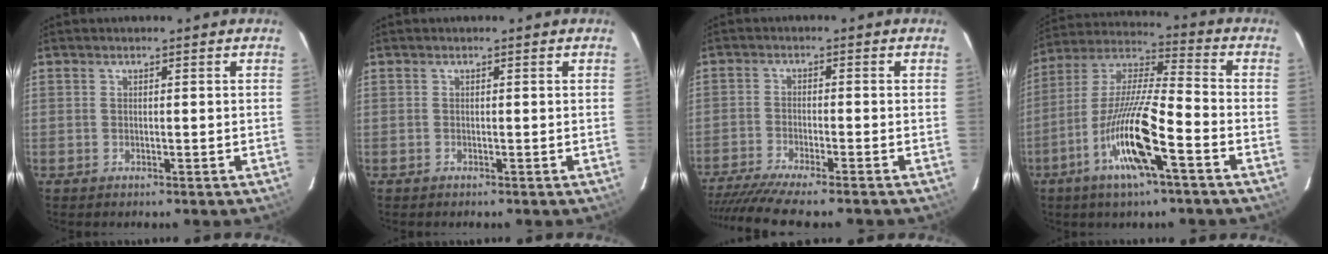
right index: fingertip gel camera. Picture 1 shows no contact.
{"total": 0.0}
{"total": 13.6, "force": [-11.9, -0.1, 6.6], "torque": [-0.097, -0.026, -0.185]}
{"total": 15.7, "force": [-6.6, 1.4, 14.2], "torque": [-0.284, -0.008, -0.124]}